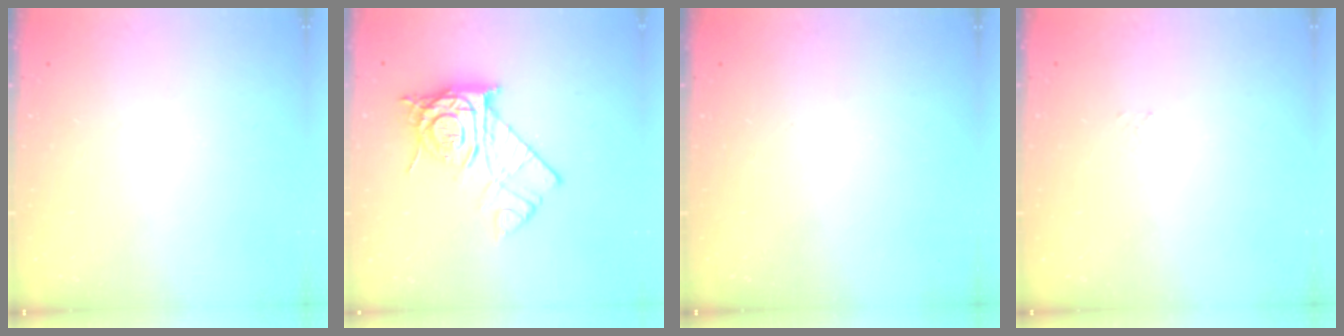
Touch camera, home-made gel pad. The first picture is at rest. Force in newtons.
{"total": 14.2, "press": 14.1, "slide": 1.1}
{"total": 0.0}
{"total": 1.5, "press": 1.5, "slide": 0.2}